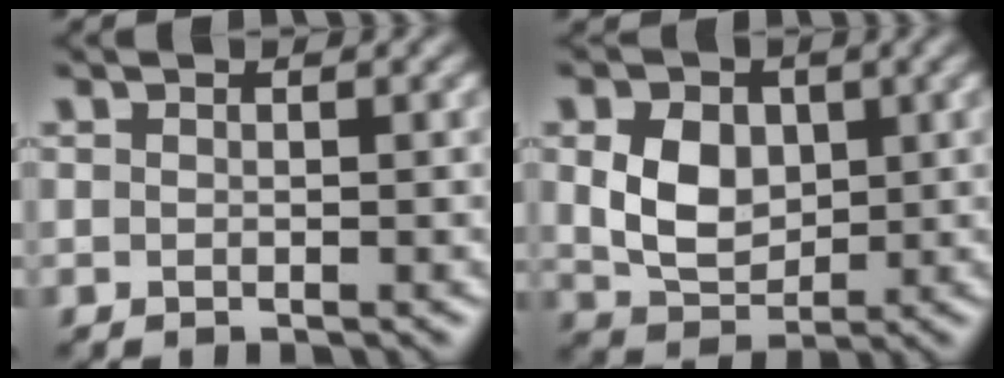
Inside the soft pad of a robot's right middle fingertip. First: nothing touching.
{"total": 4.9, "force": [0.7, 3.6, 3.2], "torque": [-0.070, -0.004, 0.014]}